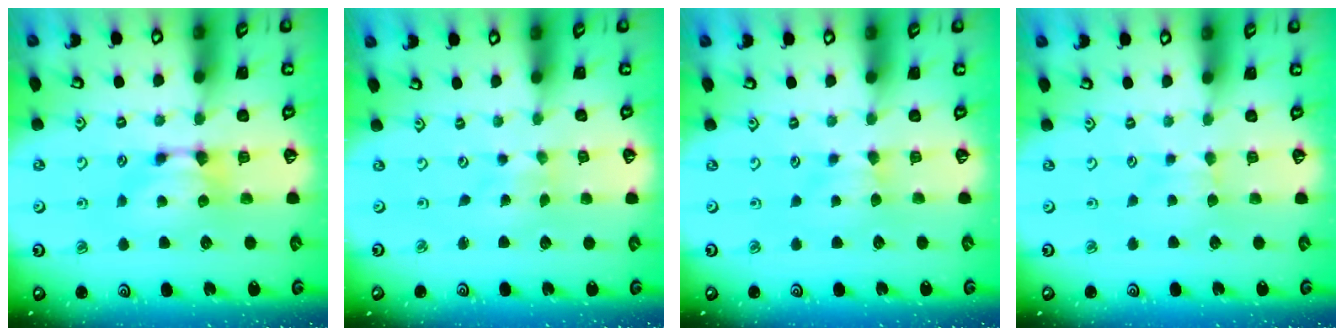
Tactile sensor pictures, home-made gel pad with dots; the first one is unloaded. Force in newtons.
{"total": 4.1, "press": 4.1, "slide": 0.3}
{"total": 2.5, "press": 2.5, "slide": 0.5}
{"total": 2.4, "press": 2.3, "slide": 0.5}